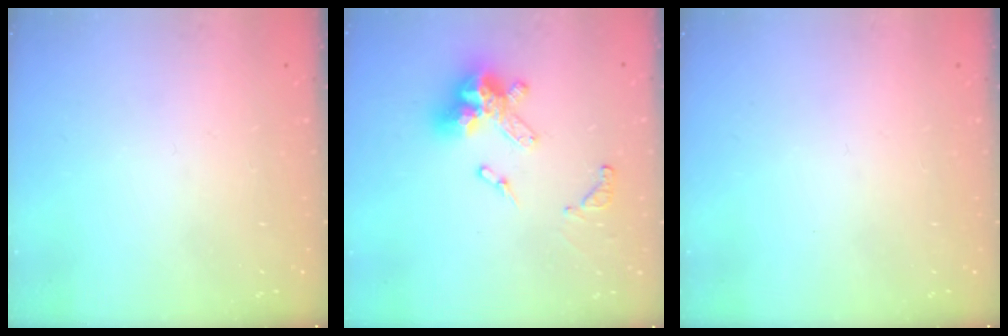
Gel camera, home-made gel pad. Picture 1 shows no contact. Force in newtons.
{"total": 14.2, "press": 14.1, "slide": 1.7}
{"total": 0.0}